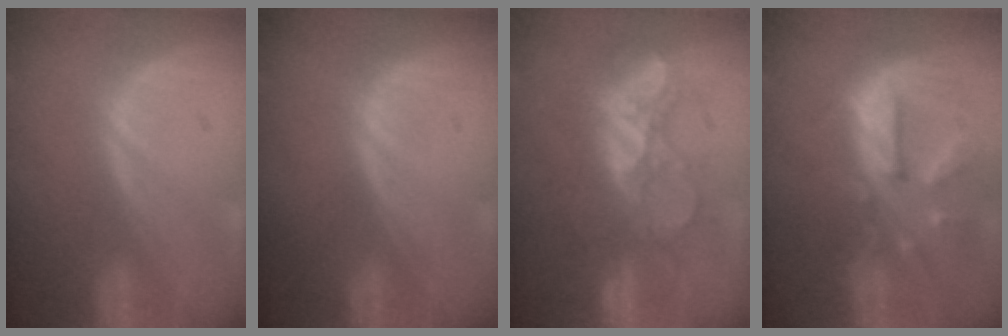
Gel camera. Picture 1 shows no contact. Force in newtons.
{"total": 0.0}
{"total": 8.2, "press": 7.7, "slide": 2.8}
{"total": 10.7, "press": 9.5, "slide": 5.0}